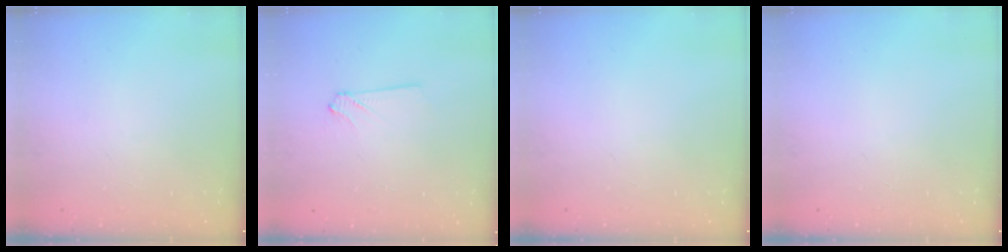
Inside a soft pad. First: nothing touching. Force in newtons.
{"total": 3.1, "press": 3.1, "slide": 0.4}
{"total": 0.0}
{"total": 0.0}